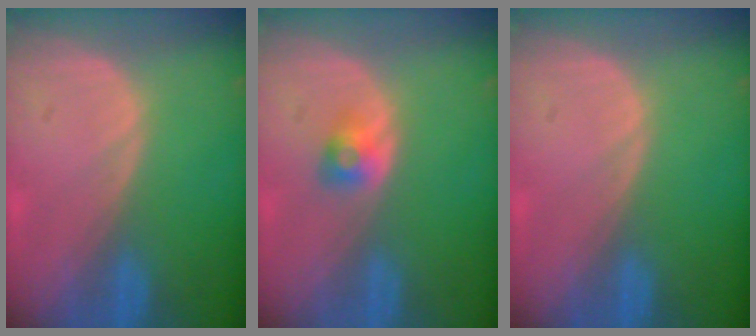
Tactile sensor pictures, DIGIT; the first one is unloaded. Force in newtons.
{"total": 2.6, "press": 2.3, "slide": 1.2}
{"total": 0.0}